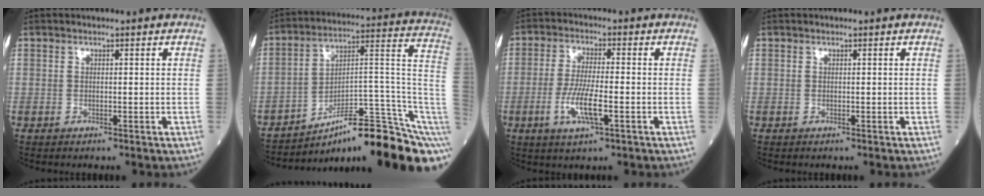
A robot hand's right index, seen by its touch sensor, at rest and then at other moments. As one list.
[{"total": 19.4, "force": [-11.0, 2.1, 15.9], "torque": [-0.133, 0.073, -0.158]}, {"total": 6.9, "force": [-2.2, 1.0, 6.5], "torque": [-0.134, -0.009, -0.040]}, {"total": 0.0}]